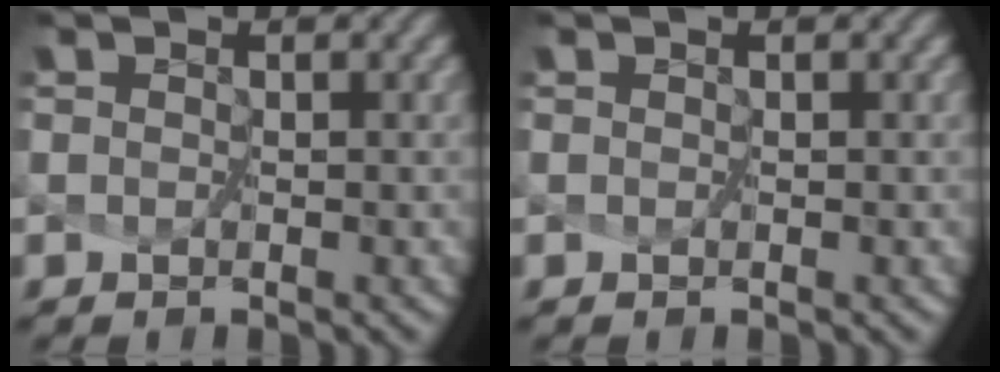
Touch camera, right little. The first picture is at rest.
{"total": 0.0}